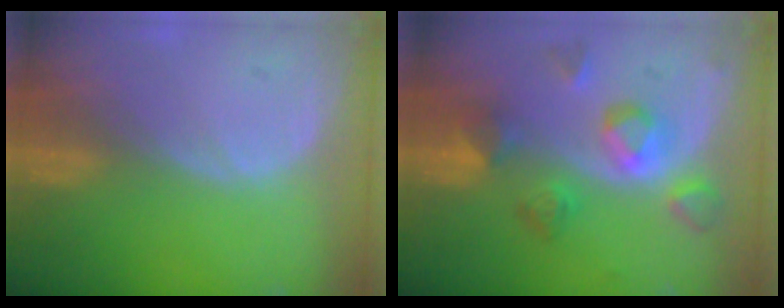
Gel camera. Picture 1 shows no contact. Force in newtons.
{"total": 7.6, "press": 7.5, "slide": 1.4}